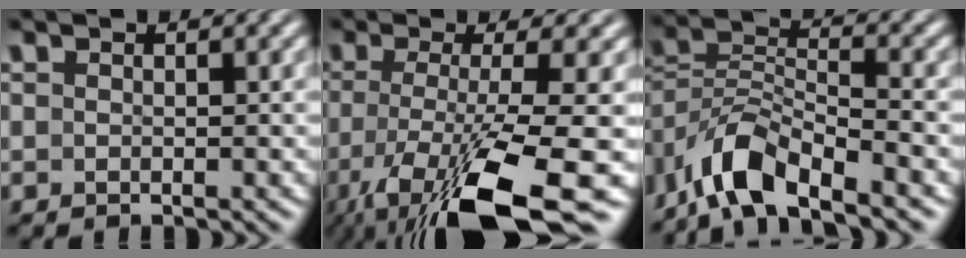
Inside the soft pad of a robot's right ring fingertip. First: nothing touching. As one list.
[{"total": 10.0, "force": [-5.3, 3.8, 7.6], "torque": [-0.152, -0.053, -0.052]}, {"total": 6.4, "force": [-3.1, 3.6, 4.2], "torque": [-0.100, -0.025, -0.043]}]